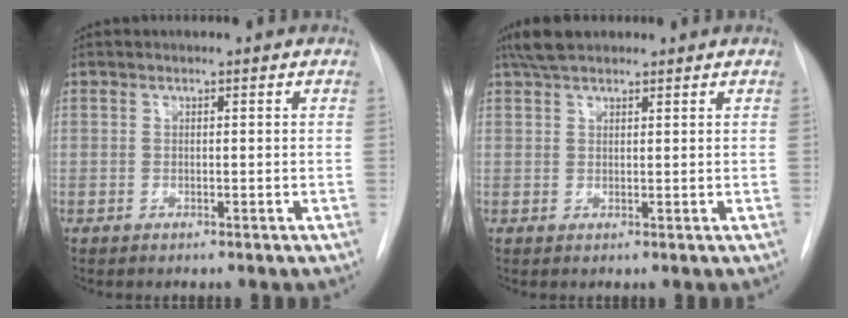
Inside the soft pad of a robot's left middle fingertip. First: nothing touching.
{"total": 4.0, "force": [3.2, 1.5, 1.9], "torque": [-0.040, 0.019, 0.060]}